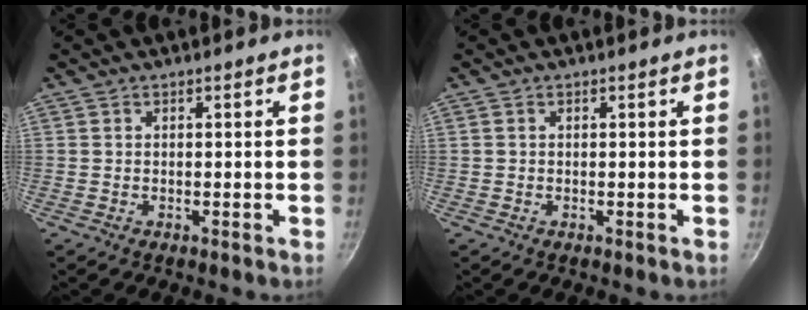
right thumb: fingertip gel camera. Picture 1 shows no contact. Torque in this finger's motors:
{"motor_torque": [-0.08, 0.24, -0.27, 0.21, -0.02]}